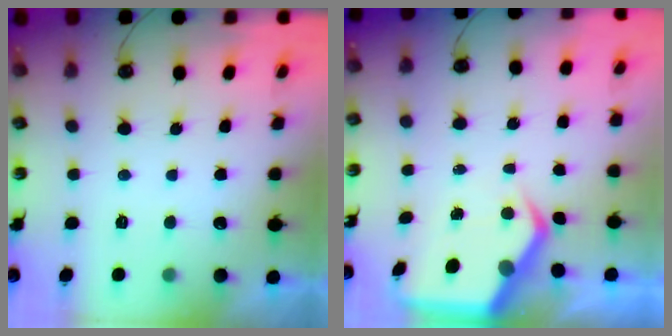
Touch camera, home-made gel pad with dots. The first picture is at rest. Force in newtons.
{"total": 6.2, "press": 6.2, "slide": 0.8}